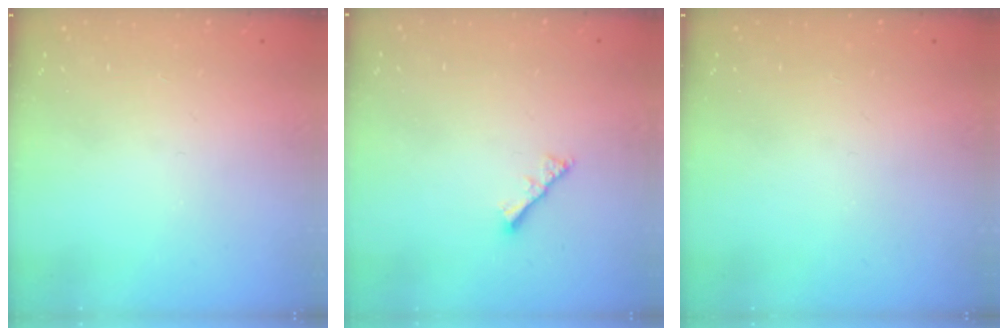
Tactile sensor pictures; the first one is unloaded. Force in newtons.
{"total": 2.8, "press": 2.8, "slide": 0.6}
{"total": 0.0}